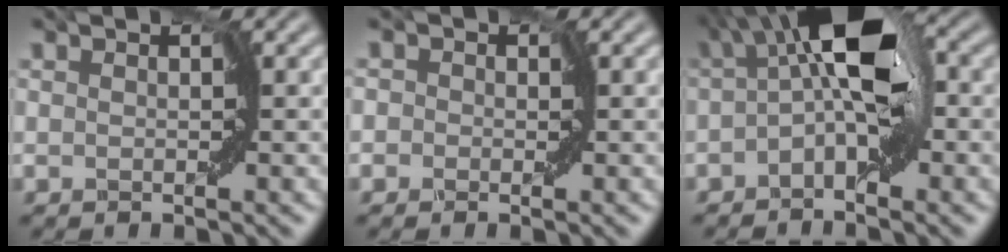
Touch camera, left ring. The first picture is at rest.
{"total": 1.6, "force": [0.1, 1.6, 0.2], "torque": [0.018, 0.012, -0.025]}
{"total": 7.1, "force": [0.1, 2.8, 6.6], "torque": [-0.111, 0.025, -0.017]}